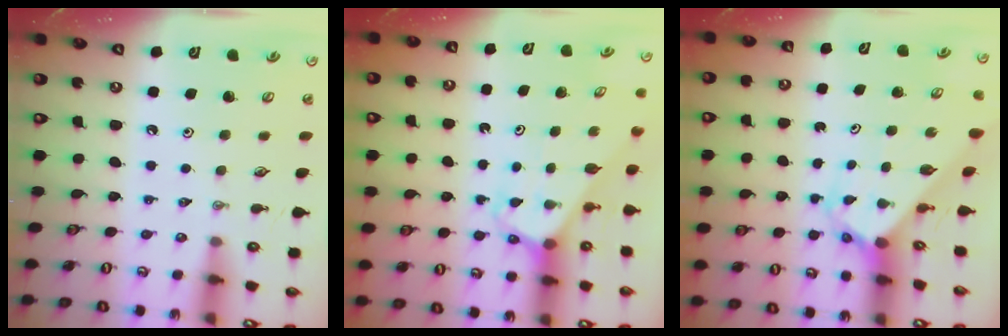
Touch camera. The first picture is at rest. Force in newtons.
{"total": 3.2, "press": 3.2, "slide": 0.2}
{"total": 2.6, "press": 2.6, "slide": 0.2}